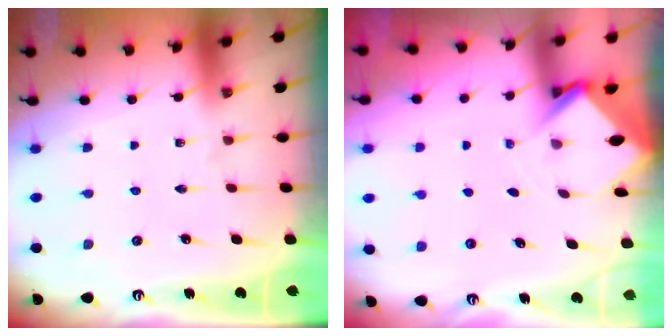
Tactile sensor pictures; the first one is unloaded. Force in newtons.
{"total": 2.9, "press": 2.9, "slide": 0.2}